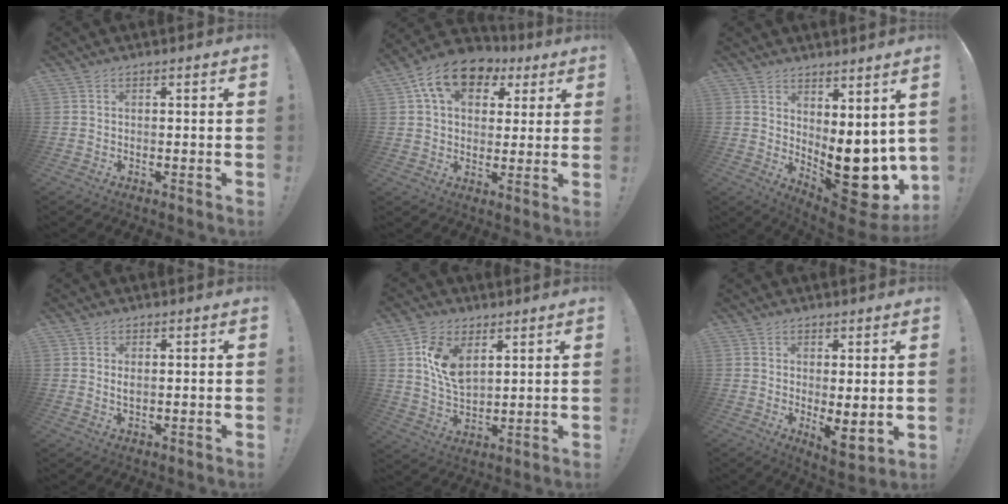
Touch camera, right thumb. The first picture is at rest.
{"total": 13.7, "force": [6.3, 9.4, 7.8], "torque": [-0.128, -0.018, 0.118]}
{"total": 13.9, "force": [-2.1, 7.1, 11.7], "torque": [-0.110, -0.020, -0.012]}
{"total": 1.5, "force": [0.5, 1.0, 0.9], "torque": [-0.012, -0.001, 0.008]}
{"total": 11.0, "force": [5.1, 7.1, 6.8], "torque": [-0.125, -0.021, 0.096]}
{"total": 2.9, "force": [0.5, 1.1, 2.7], "torque": [-0.033, -0.006, 0.009]}